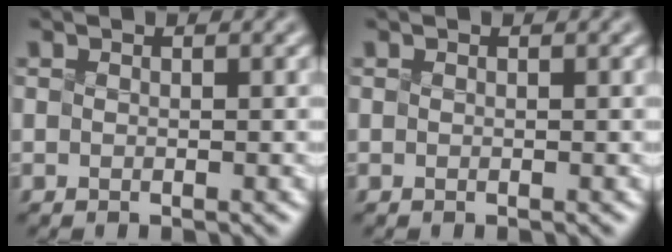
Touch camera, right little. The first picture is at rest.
{"total": 0.0}